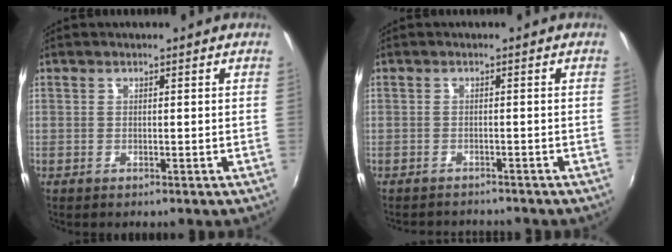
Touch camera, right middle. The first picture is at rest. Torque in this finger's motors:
{"motor_torque": [0.18, -0.29, -0.04, -0.01]}